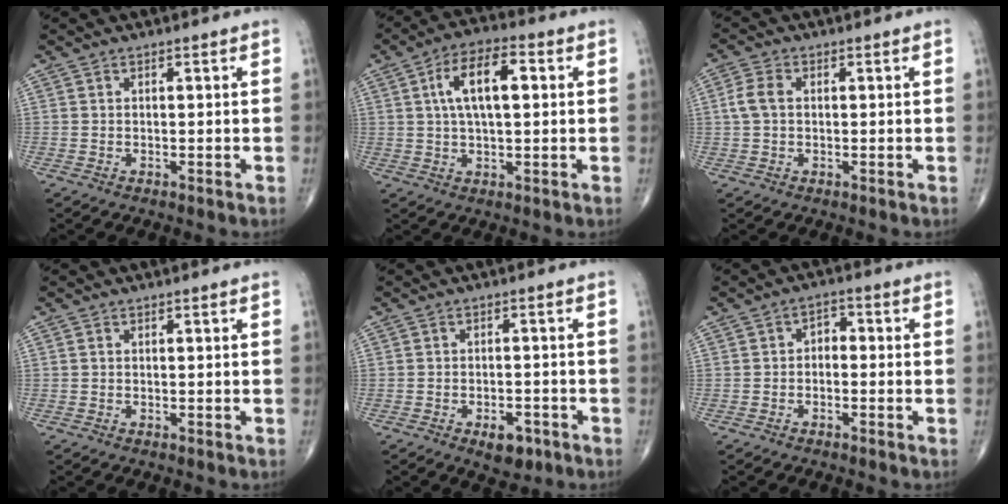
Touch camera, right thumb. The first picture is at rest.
{"total": 10.8, "force": [2.3, 4.8, 9.4], "torque": [-0.159, 0.017, 0.035]}
{"total": 4.0, "force": [0.4, 2.6, 2.9], "torque": [-0.069, 0.010, 0.003]}
{"total": 0.0}
{"total": 5.0, "force": [-2.6, 2.6, 3.3], "torque": [-0.035, 0.010, -0.033]}
{"total": 3.0, "force": [-0.6, 2.1, 2.0], "torque": [-0.015, 0.017, -0.022]}